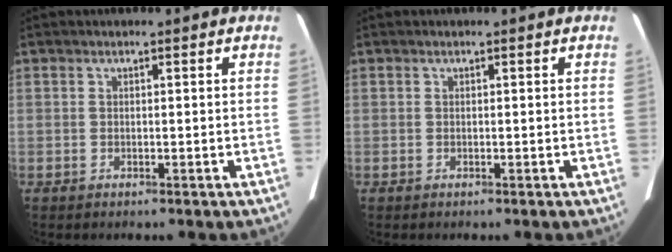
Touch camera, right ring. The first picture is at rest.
{"total": 0.0}